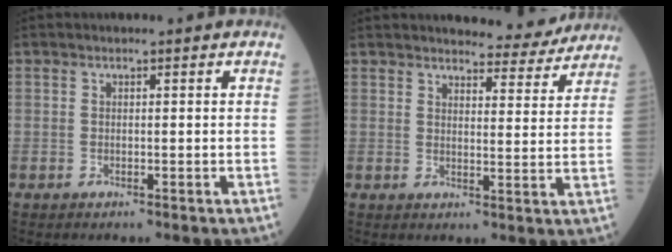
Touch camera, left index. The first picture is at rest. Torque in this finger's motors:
{"motor_torque": [0.99, -1.15, 0.35, 0.06]}